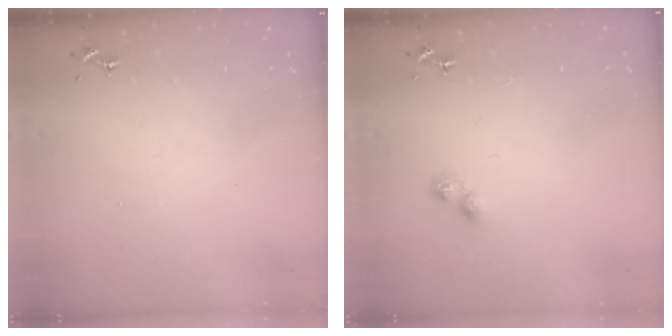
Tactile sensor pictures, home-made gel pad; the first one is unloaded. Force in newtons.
{"total": 2.6, "press": 2.5, "slide": 0.4}